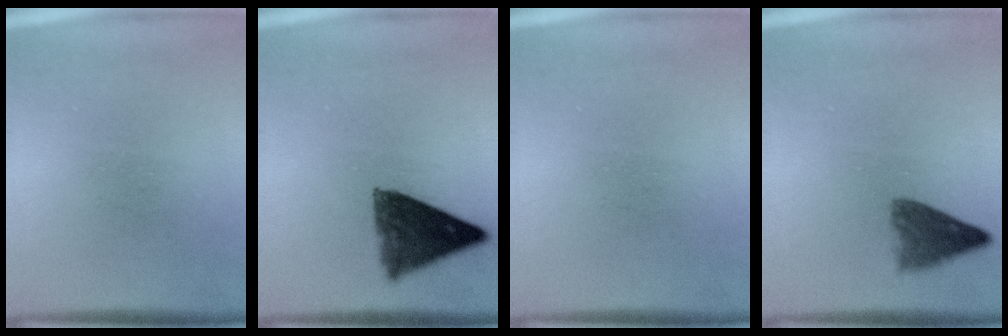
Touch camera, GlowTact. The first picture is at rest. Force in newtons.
{"total": 9.6}
{"total": 0.0}
{"total": 4.3}